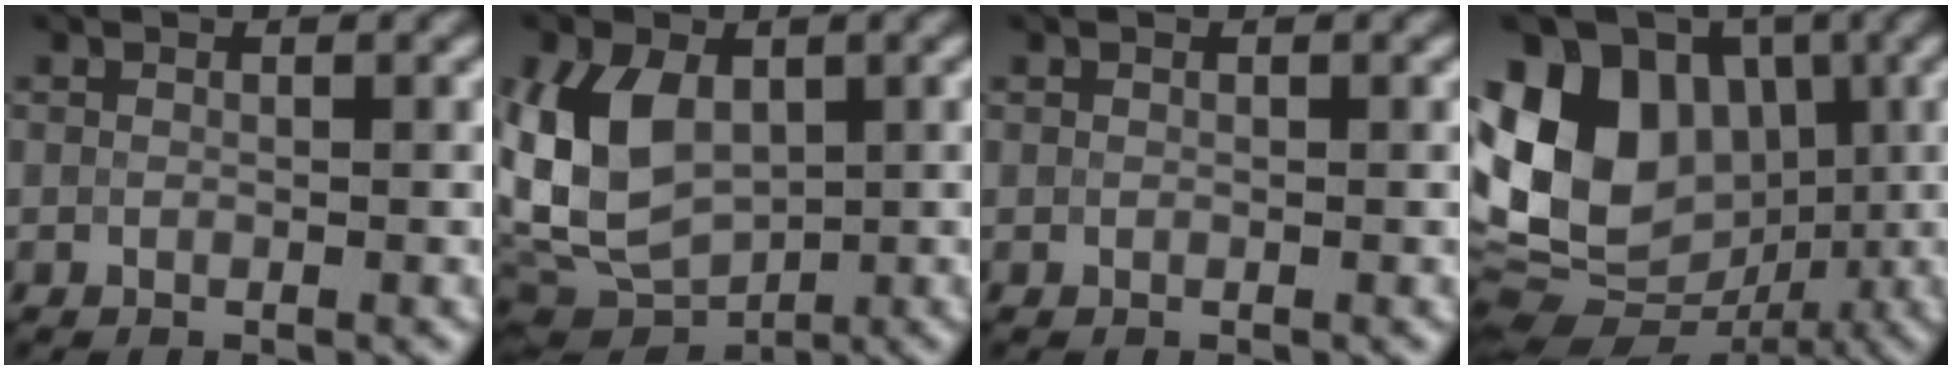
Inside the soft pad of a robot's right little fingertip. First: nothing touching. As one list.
[{"total": 7.5, "force": [1.0, 5.2, 5.3], "torque": [-0.109, -0.002, 0.012]}, {"total": 0.0}, {"total": 12.5, "force": [0.8, 9.7, 7.8], "torque": [-0.157, 0.015, -0.010]}]